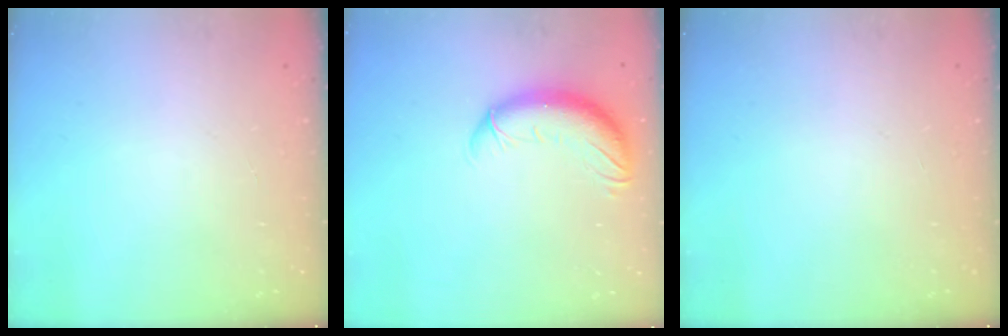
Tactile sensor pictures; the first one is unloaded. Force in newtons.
{"total": 11.2, "press": 10.9, "slide": 2.4}
{"total": 0.0}